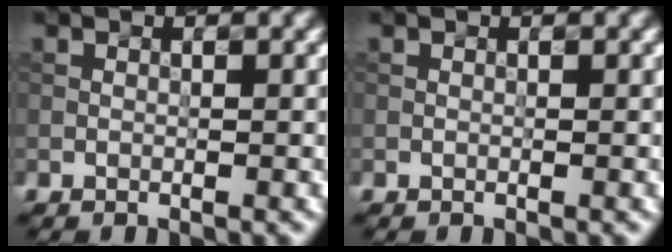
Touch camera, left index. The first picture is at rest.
{"total": 0.0}